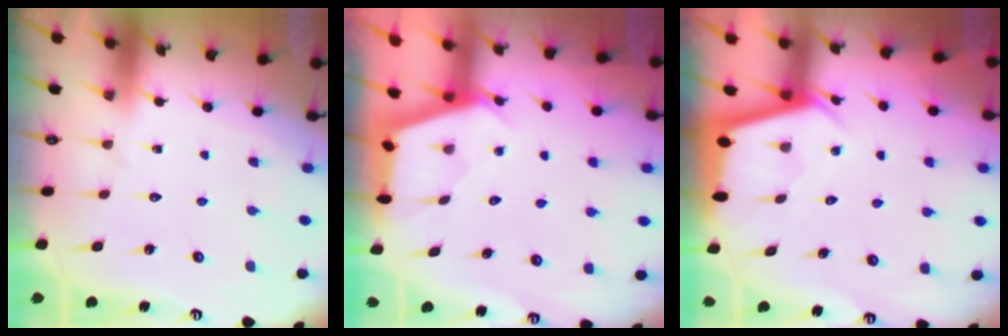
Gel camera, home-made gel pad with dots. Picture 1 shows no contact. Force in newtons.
{"total": 2.5, "press": 2.5, "slide": 0.3}
{"total": 2.8, "press": 2.8, "slide": 0.4}